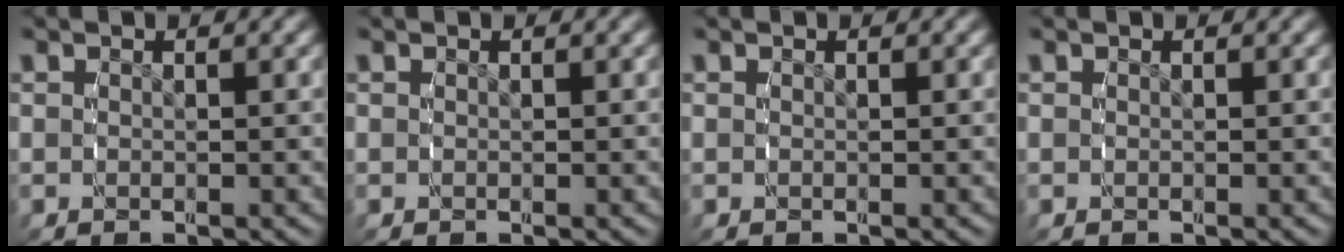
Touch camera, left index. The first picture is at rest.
{"total": 0.0}
{"total": 0.0}
{"total": 0.0}